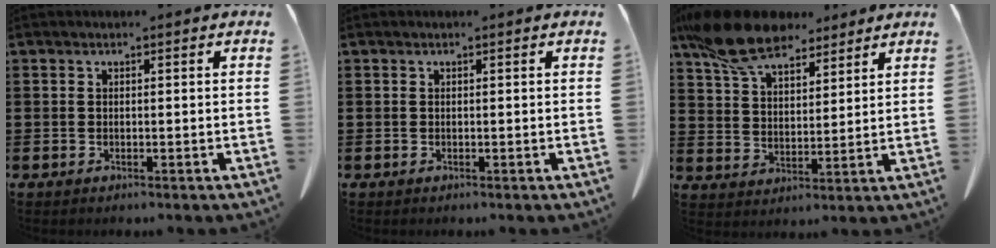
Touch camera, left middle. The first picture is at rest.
{"total": 0.0}
{"total": 12.1, "force": [9.7, 4.3, 5.9], "torque": [-0.145, -0.019, 0.186]}